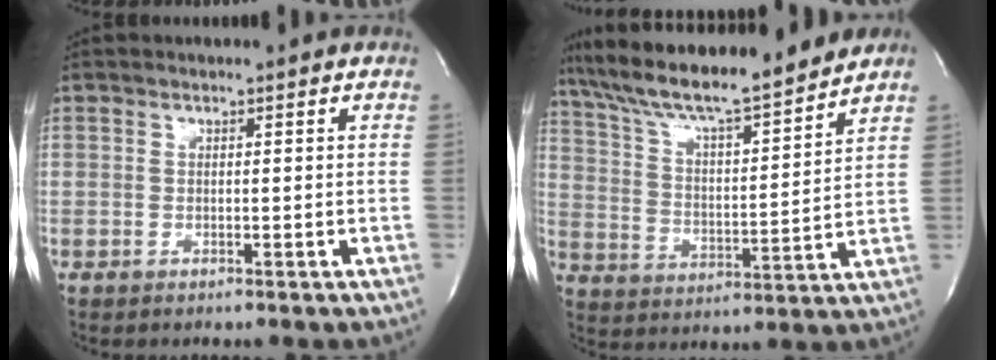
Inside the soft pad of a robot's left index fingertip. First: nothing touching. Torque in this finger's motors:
{"motor_torque": [0.24, -0.34, 0.47, 0.21]}